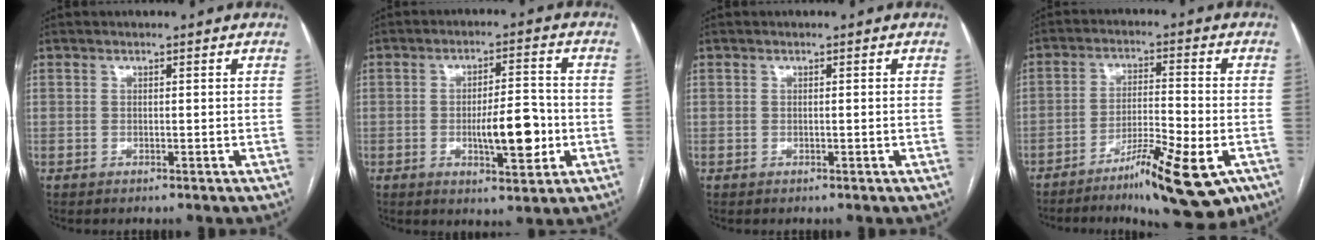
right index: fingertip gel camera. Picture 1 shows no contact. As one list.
[{"total": 8.7, "force": [-1.9, 2.4, 8.2], "torque": [-0.127, 0.004, -0.026]}, {"total": 0.0}, {"total": 12.5, "force": [-7.4, 1.8, 9.9], "torque": [-0.142, -0.013, -0.114]}]